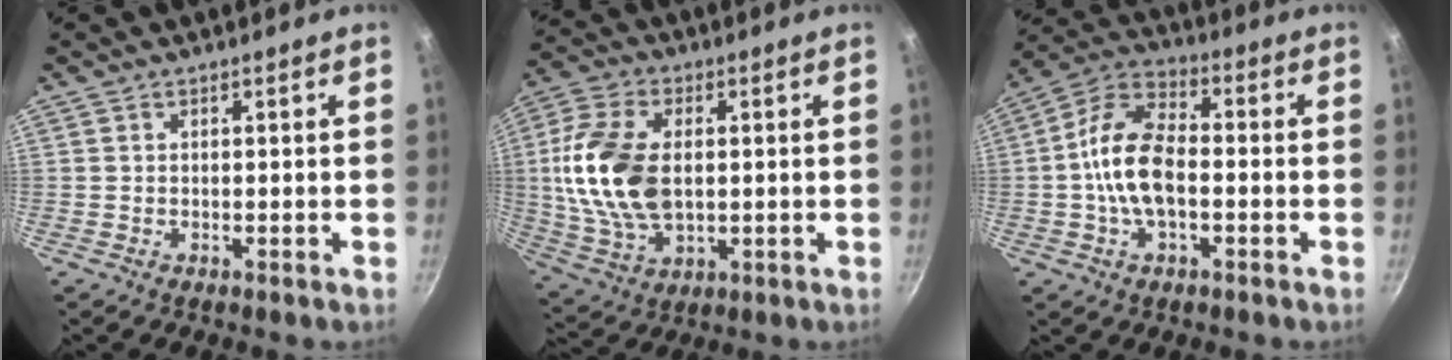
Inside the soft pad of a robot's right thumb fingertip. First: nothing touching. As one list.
[{"total": 16.9, "force": [1.1, 10.5, 13.3], "torque": [-0.253, 0.003, 0.021]}, {"total": 12.9, "force": [-1.5, 6.9, 10.7], "torque": [-0.189, 0.040, -0.043]}]